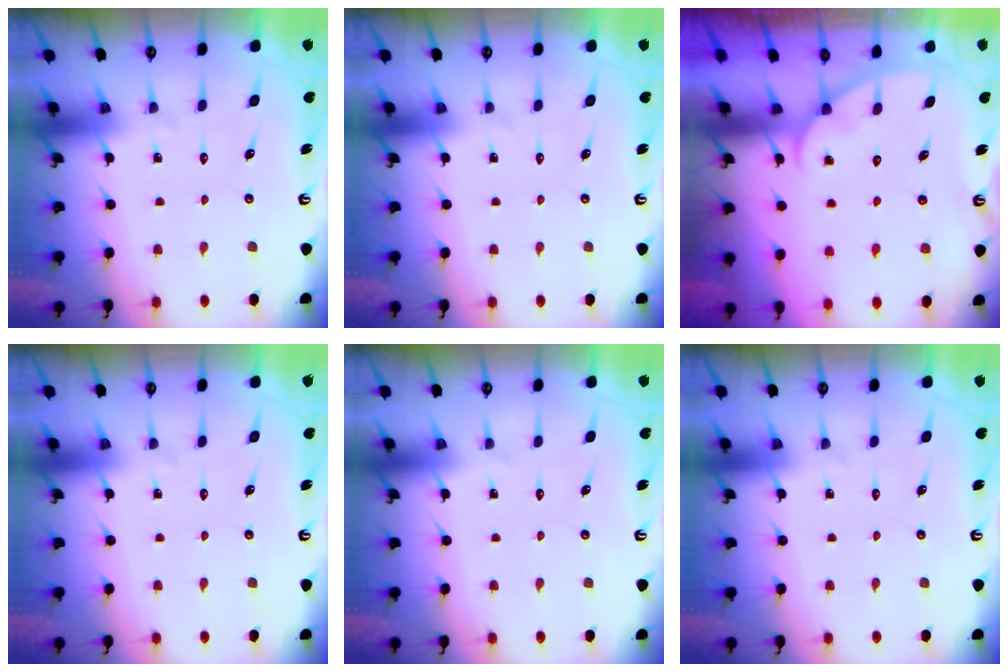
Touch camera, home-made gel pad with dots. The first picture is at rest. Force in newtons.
{"total": 0.0}
{"total": 2.4, "press": 2.4, "slide": 0.3}
{"total": 0.0}
{"total": 0.0}
{"total": 0.0}